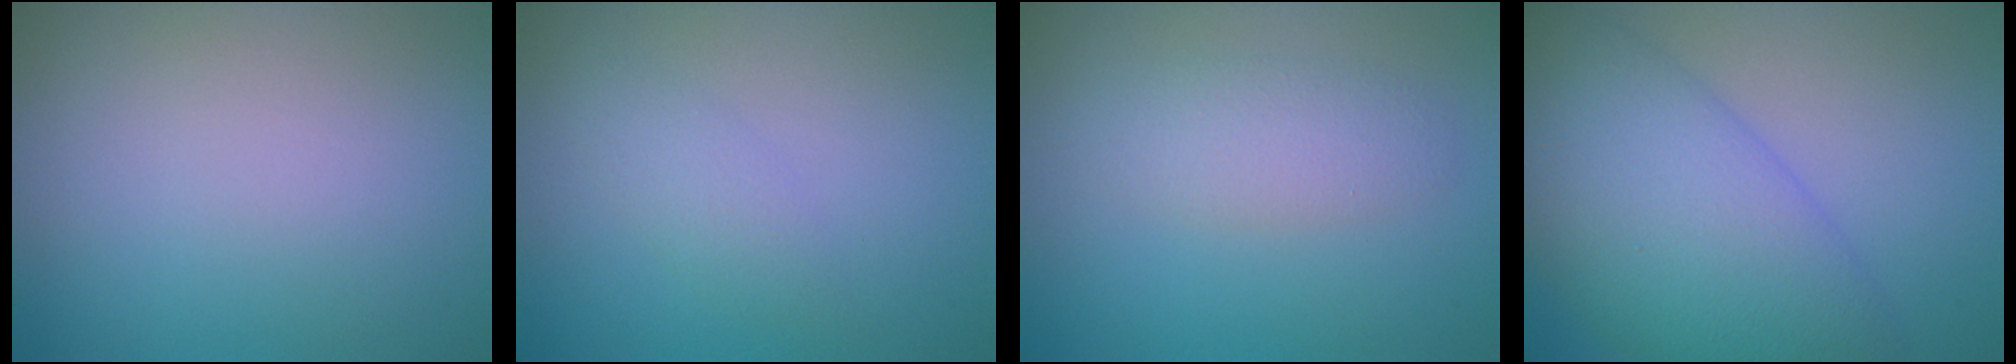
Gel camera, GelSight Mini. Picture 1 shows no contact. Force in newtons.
{"total": 1.6, "press": 1.6, "slide": 0.0}
{"total": 2.6, "press": 2.6, "slide": 0.2}
{"total": 9.9, "press": 9.9, "slide": 0.3}